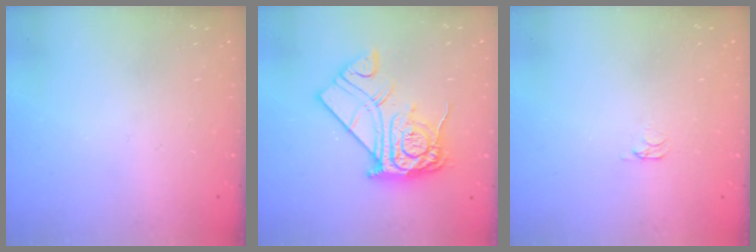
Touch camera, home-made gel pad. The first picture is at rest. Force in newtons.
{"total": 16.2, "press": 16.1, "slide": 1.3}
{"total": 1.6, "press": 1.6, "slide": 0.4}